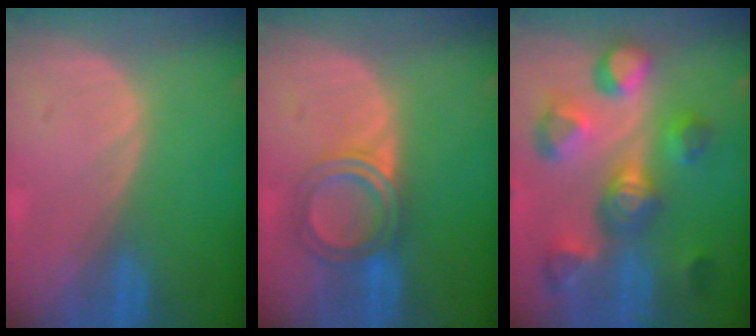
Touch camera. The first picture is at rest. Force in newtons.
{"total": 5.1, "press": 5.1, "slide": 0.3}
{"total": 10.9, "press": 10.0, "slide": 4.4}